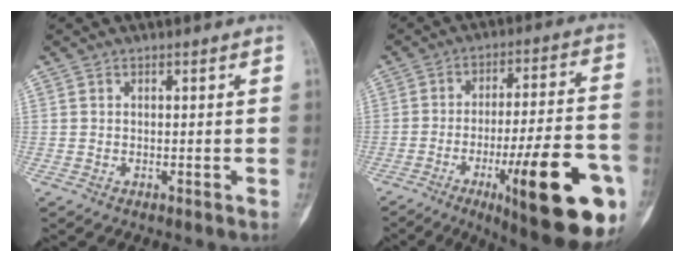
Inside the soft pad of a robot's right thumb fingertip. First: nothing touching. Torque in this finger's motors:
{"motor_torque": [0.54, 0.69, 1.84, -0.94, 0.13]}